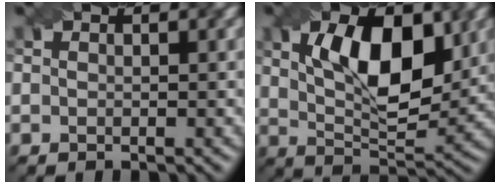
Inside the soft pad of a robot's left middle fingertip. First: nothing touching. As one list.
[{"total": 8.8, "force": [2.6, 4.1, 7.4], "torque": [-0.119, 0.004, 0.044]}]